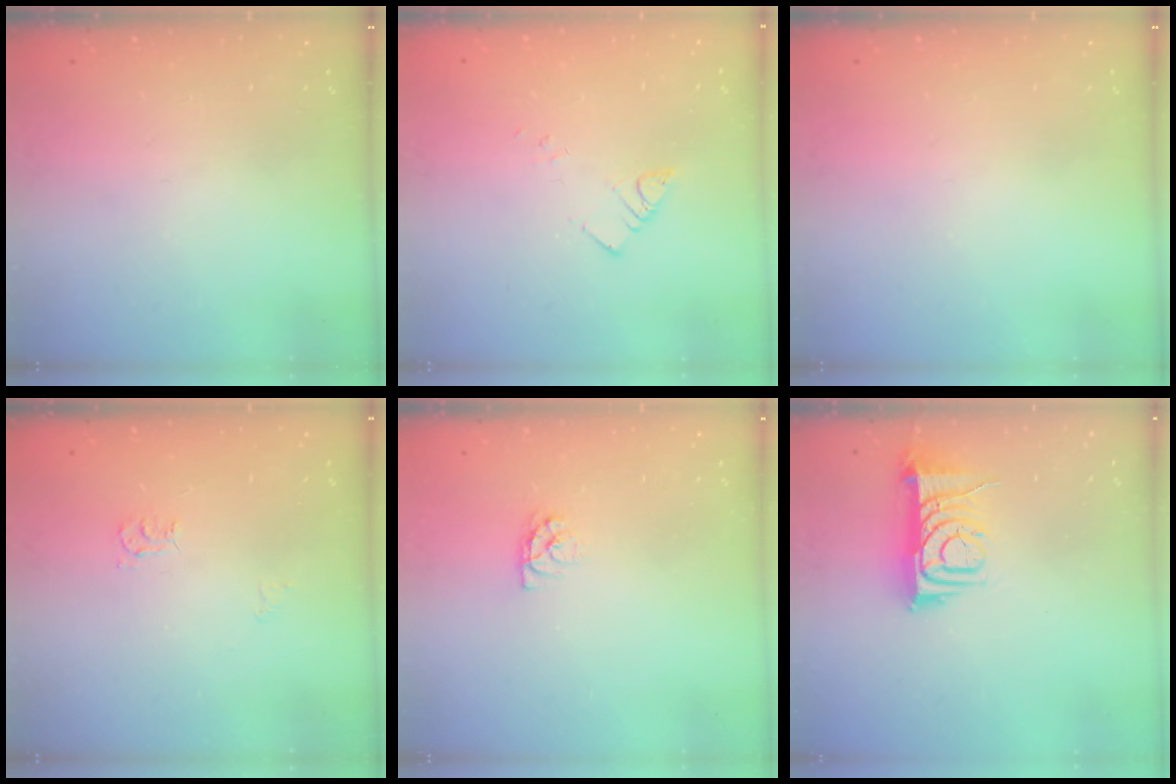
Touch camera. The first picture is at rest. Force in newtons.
{"total": 2.5, "press": 2.5, "slide": 0.3}
{"total": 0.0}
{"total": 3.9, "press": 3.9, "slide": 0.6}
{"total": 3.9, "press": 3.9, "slide": 0.3}
{"total": 9.0, "press": 9.0, "slide": 0.7}